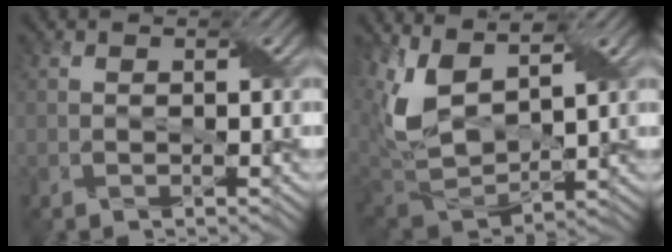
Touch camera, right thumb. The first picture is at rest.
{"total": 10.7, "force": [4.5, 5.5, 8.1], "torque": [-0.217, 0.005, 0.092]}